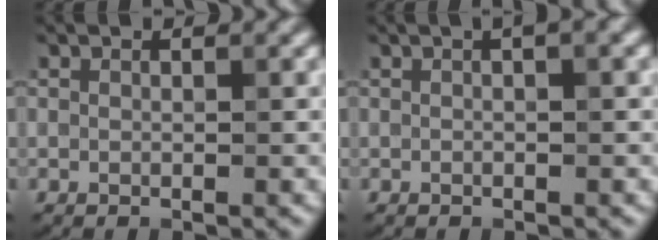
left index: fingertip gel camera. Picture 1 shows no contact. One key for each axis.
{"total": 2.0, "fx": 0.8, "fy": 0.3, "fz": 1.8, "tx": -0.030, "ty": 0.005, "tz": 0.006}